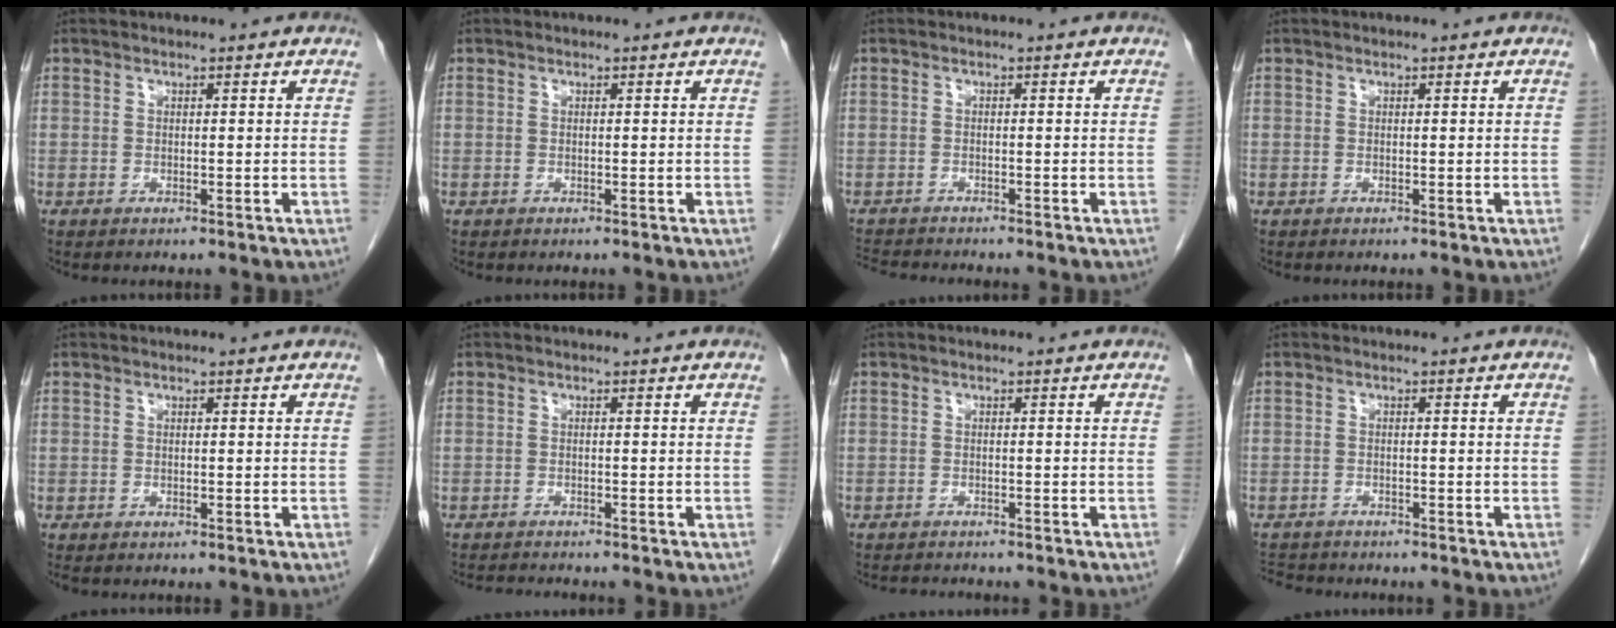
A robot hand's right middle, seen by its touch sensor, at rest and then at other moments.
{"total": 0.0}
{"total": 4.2, "force": [-4.1, 0.1, 1.0], "torque": [-0.016, -0.015, -0.070]}
{"total": 0.0}
{"total": 0.0}
{"total": 3.0, "force": [-3.0, -0.4, 0.5], "torque": [-0.008, -0.014, -0.049]}
{"total": 3.0, "force": [-2.9, 0.3, 0.6], "torque": [-0.007, -0.009, -0.043]}
{"total": 5.1, "force": [-4.7, 1.4, 1.1], "torque": [-0.019, -0.008, -0.074]}